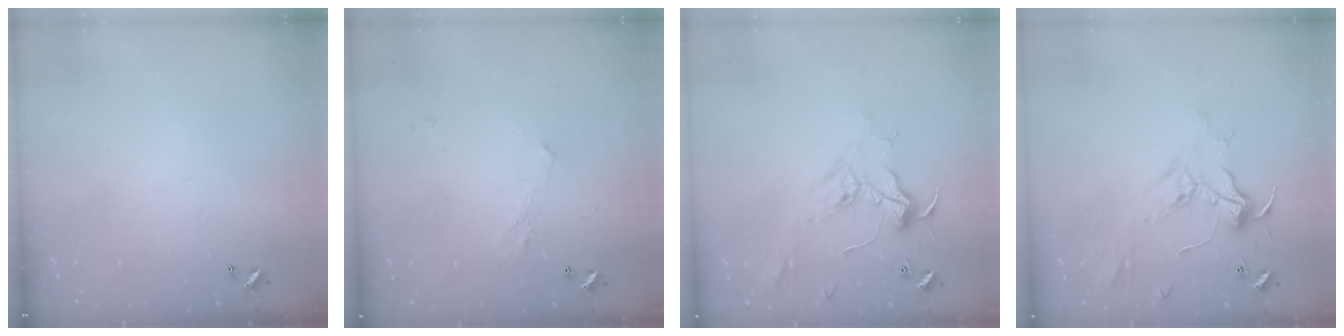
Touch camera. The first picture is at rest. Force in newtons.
{"total": 1.4, "press": 1.3, "slide": 0.6}
{"total": 2.4, "press": 2.3, "slide": 0.8}
{"total": 2.3, "press": 2.2, "slide": 0.9}